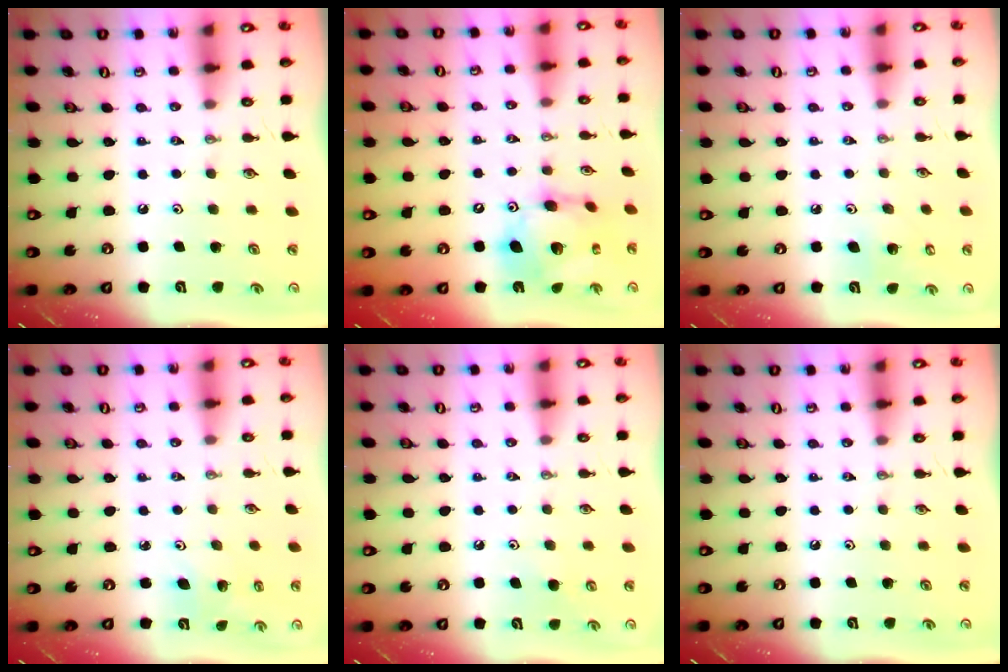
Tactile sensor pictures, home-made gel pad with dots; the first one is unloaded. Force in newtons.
{"total": 15.2, "press": 15.1, "slide": 1.4}
{"total": 5.5, "press": 5.4, "slide": 0.4}
{"total": 2.8, "press": 2.4, "slide": 1.5}
{"total": 5.6, "press": 5.5, "slide": 1.3}
{"total": 0.0}